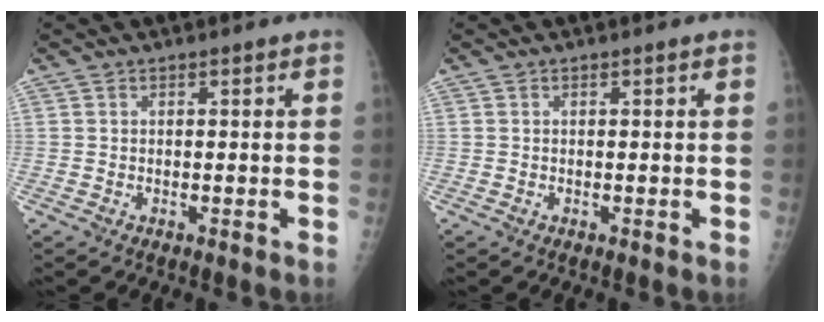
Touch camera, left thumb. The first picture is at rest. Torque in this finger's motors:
{"motor_torque": [-0.03, 0.00, -0.02, -0.01, 0.00]}